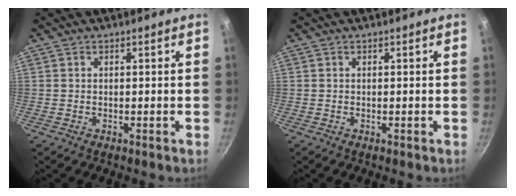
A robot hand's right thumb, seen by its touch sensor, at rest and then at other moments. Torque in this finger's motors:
{"motor_torque": [-0.02, 0.02, -0.17, -0.30, 0.00]}